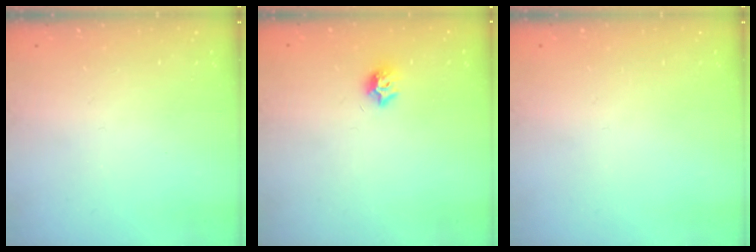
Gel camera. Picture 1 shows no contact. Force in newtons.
{"total": 6.9, "press": 6.9, "slide": 0.3}
{"total": 0.0}